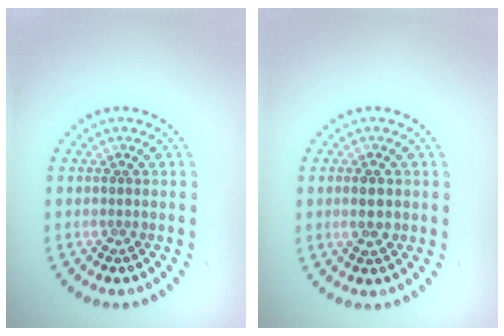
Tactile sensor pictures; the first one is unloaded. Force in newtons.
{"total": 1.7, "press": 1.7, "slide": 0.3}